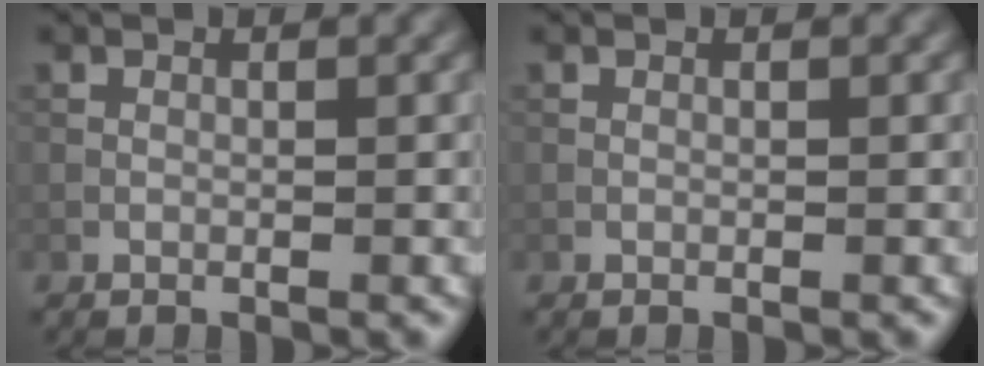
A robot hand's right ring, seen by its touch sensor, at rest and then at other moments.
{"total": 0.0}